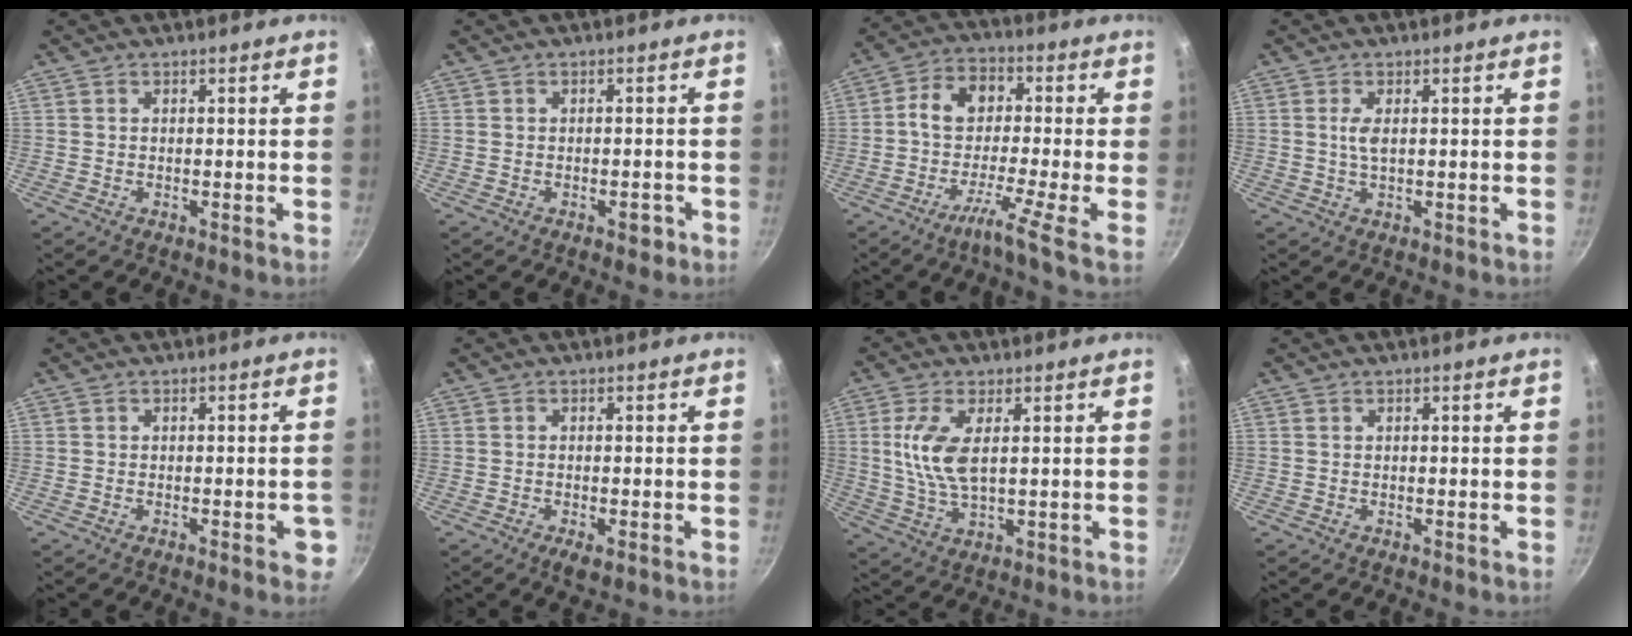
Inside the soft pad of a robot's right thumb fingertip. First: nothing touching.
{"total": 2.1, "force": [-1.1, 1.1, 1.4], "torque": [-0.010, 0.015, -0.010]}
{"total": 8.7, "force": [-3.7, 2.0, 7.6], "torque": [-0.145, 0.032, -0.091]}
{"total": 2.4, "force": [0.4, 0.8, 2.2], "torque": [-0.049, 0.000, 0.009]}
{"total": 3.4, "force": [-1.4, 1.3, 2.8], "torque": [-0.019, 0.009, -0.019]}
{"total": 2.4, "force": [-1.1, 0.8, 2.0], "torque": [-0.044, -0.005, -0.021]}
{"total": 8.7, "force": [1.7, 3.8, 7.6], "torque": [-0.158, -0.004, 0.037]}
{"total": 0.0}